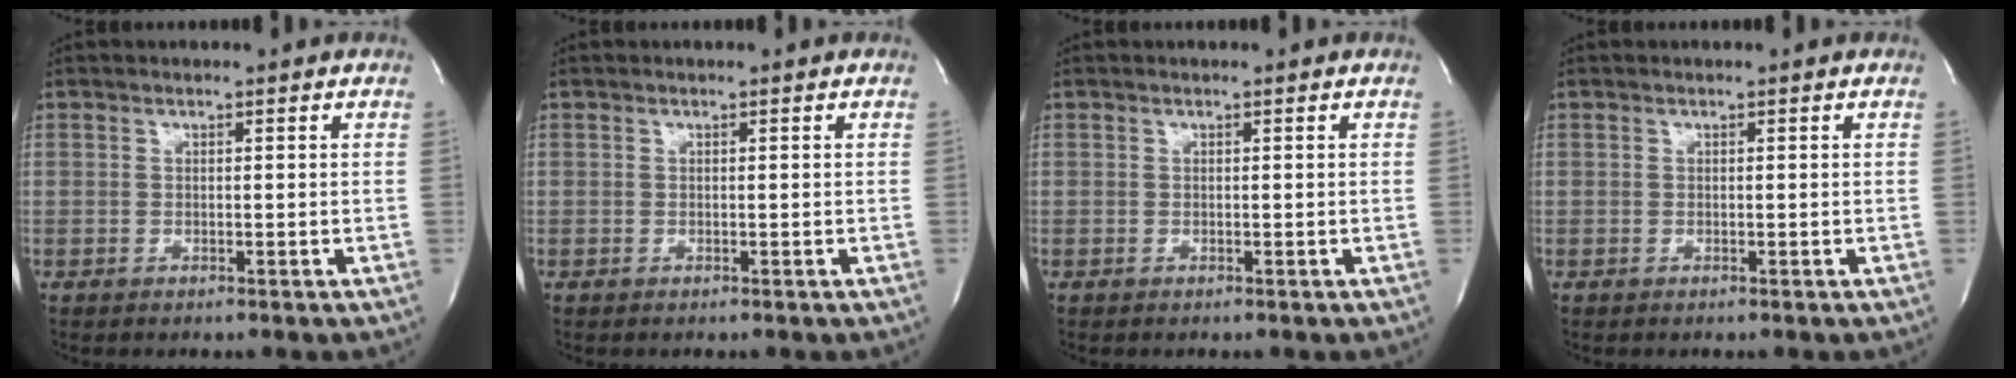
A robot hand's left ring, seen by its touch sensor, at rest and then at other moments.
{"total": 0.0}
{"total": 0.0}
{"total": 0.0}